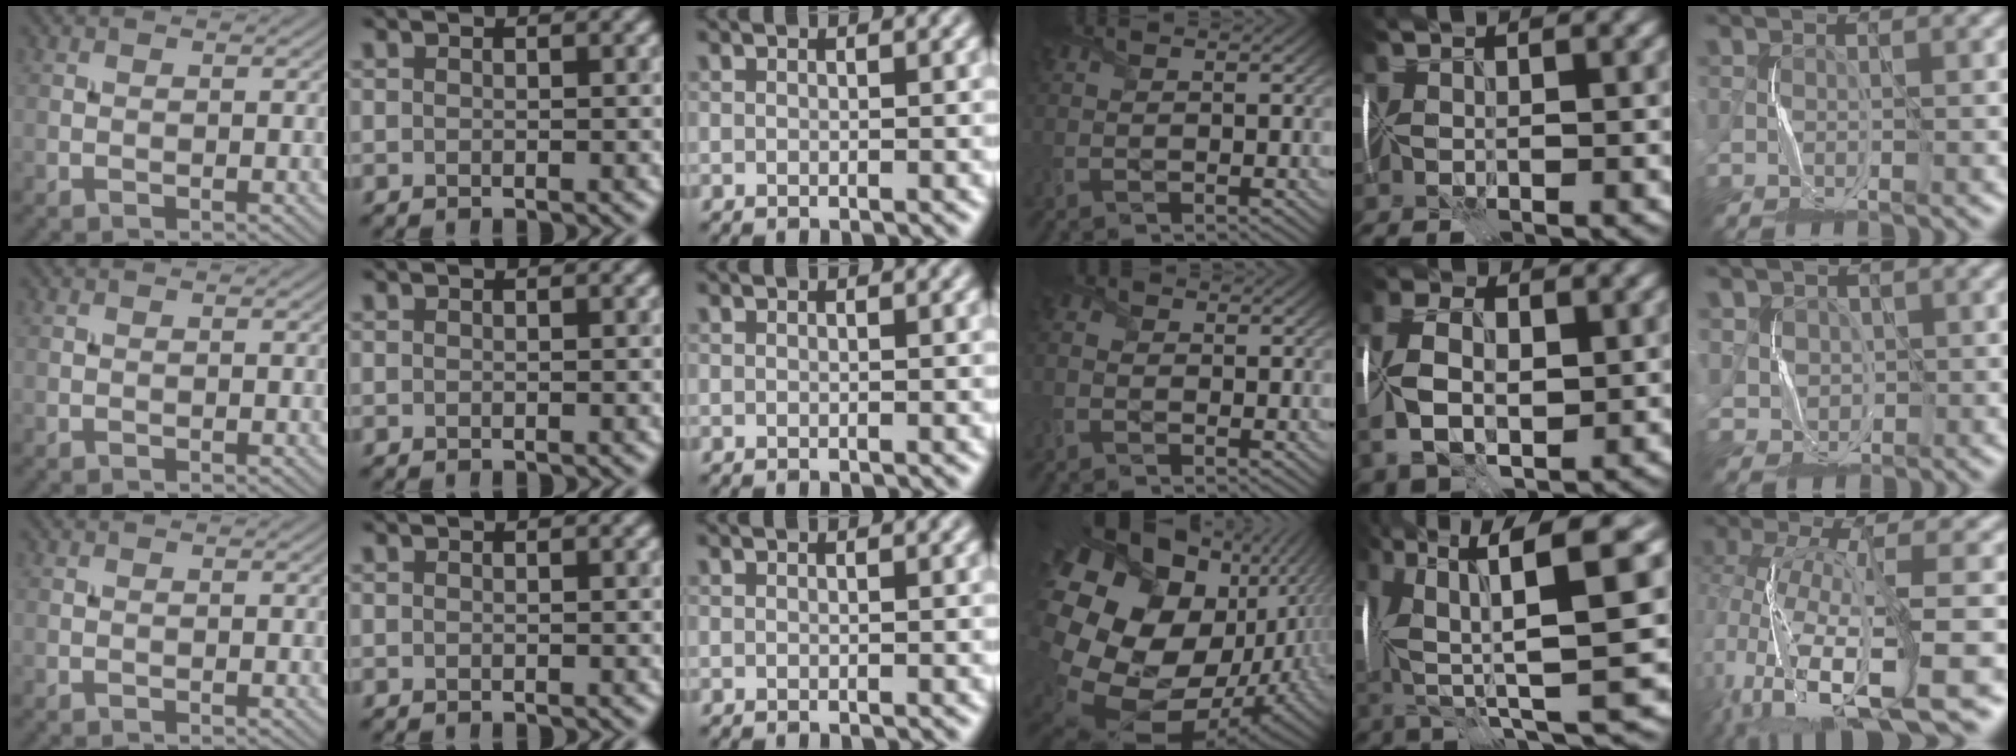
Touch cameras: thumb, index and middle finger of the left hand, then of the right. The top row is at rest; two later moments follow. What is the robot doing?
{"motion": "fold", "object": "memory foam"}